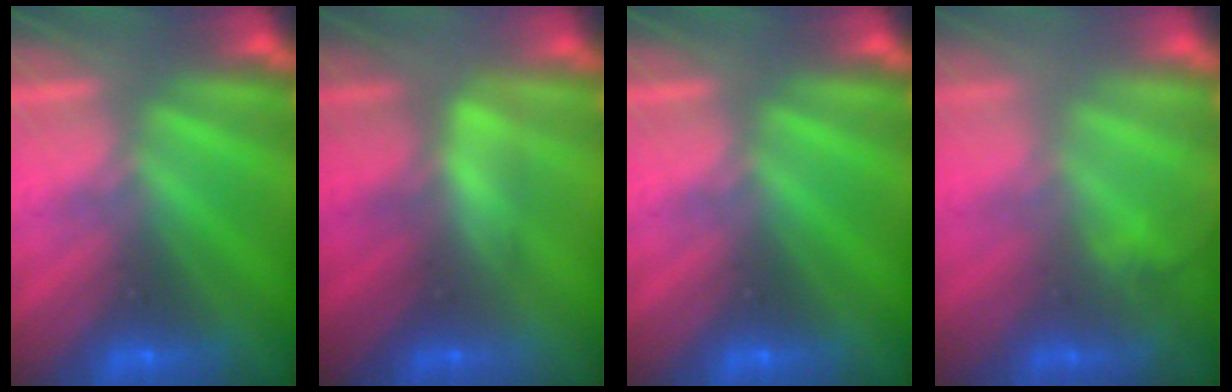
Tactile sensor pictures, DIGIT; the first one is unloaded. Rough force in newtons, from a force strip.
{"total": 2.3}
{"total": 0.0}
{"total": 2.9}